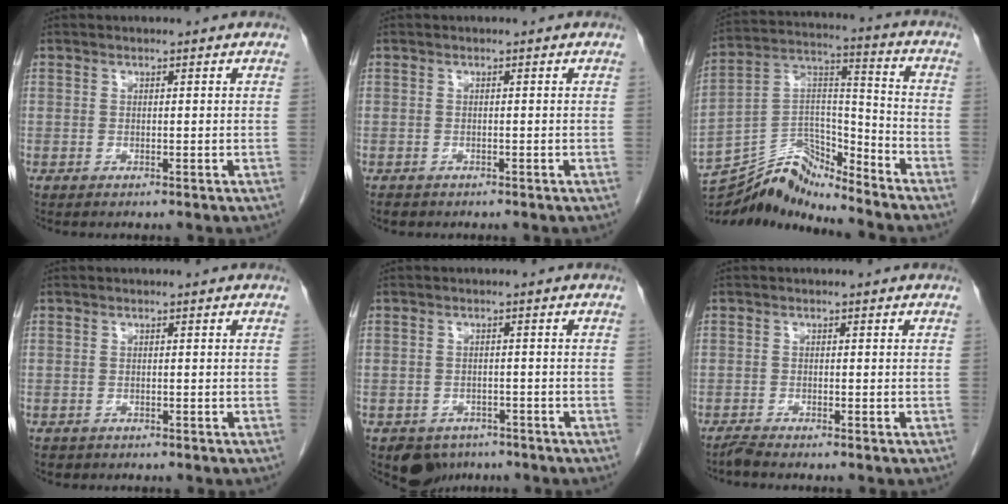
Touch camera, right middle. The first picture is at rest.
{"total": 1.3, "force": [-1.0, 0.7, 0.3], "torque": [-0.010, 0.000, -0.013]}
{"total": 10.8, "force": [-10.7, 0.7, 1.4], "torque": [-0.024, 0.050, -0.203]}
{"total": 1.1, "force": [-0.7, 0.8, 0.1], "torque": [-0.010, 0.002, -0.008]}
{"total": 4.6, "force": [-3.3, 3.2, 0.5], "torque": [0.000, 0.006, -0.045]}
{"total": 1.2, "force": [-1.2, -0.2, 0.3], "torque": [-0.012, -0.005, -0.025]}